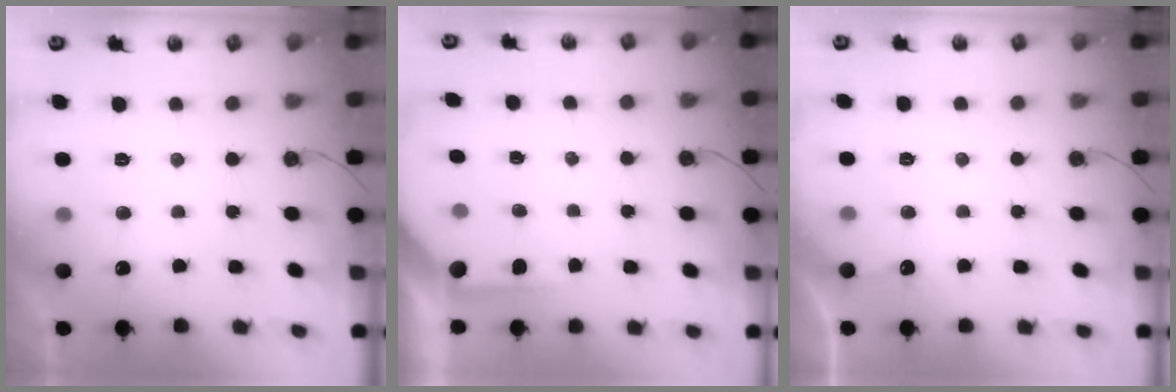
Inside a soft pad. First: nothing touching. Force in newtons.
{"total": 2.2, "press": 2.2, "slide": 0.3}
{"total": 2.3, "press": 2.3, "slide": 0.3}